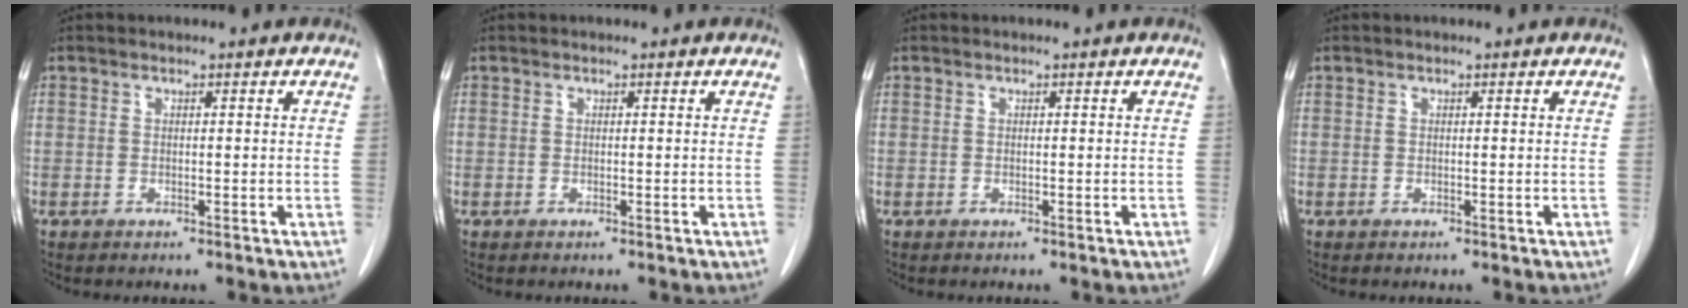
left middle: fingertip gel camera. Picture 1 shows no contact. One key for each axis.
{"total": 0.0}
{"total": 0.0}
{"total": 0.0}